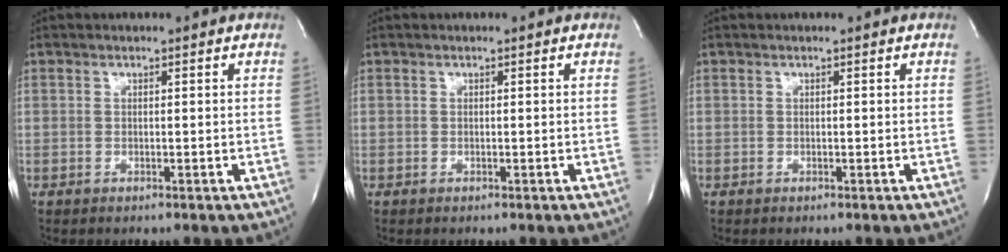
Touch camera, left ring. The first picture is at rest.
{"total": 0.0}
{"total": 0.0}